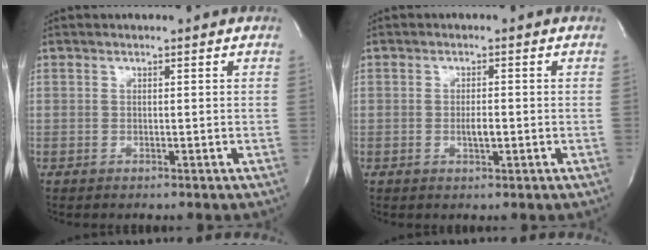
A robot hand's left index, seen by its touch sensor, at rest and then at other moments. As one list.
[{"total": 2.0, "force": [-0.5, 0.6, 1.9], "torque": [-0.036, 0.000, -0.007]}]